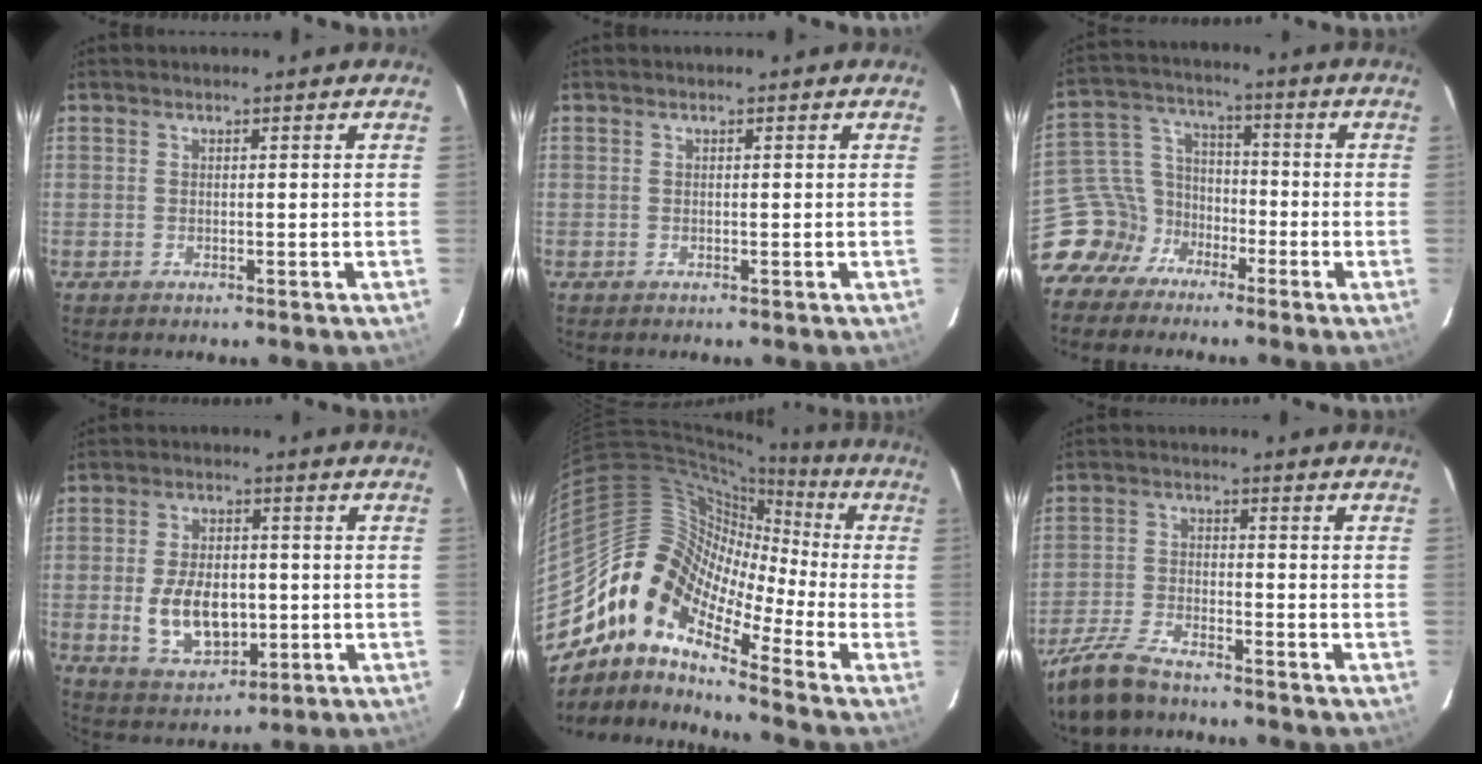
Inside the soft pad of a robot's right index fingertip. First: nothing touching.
{"total": 0.0}
{"total": 9.7, "force": [-6.7, 6.9, 1.3], "torque": [-0.050, 0.041, -0.136]}
{"total": 11.0, "force": [-1.8, 6.7, 8.5], "torque": [-0.173, -0.002, -0.016]}
{"total": 13.7, "force": [-7.2, 7.3, 9.1], "torque": [-0.144, 0.009, -0.163]}
{"total": 10.2, "force": [-8.4, 3.3, 4.9], "torque": [-0.128, -0.012, -0.167]}